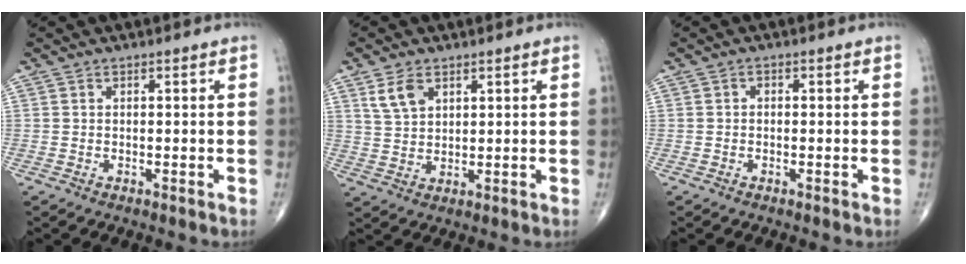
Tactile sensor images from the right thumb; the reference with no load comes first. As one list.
[{"total": 5.1, "force": [2.7, 3.1, 3.0], "torque": [-0.049, -0.009, 0.058]}, {"total": 0.8, "force": [-0.1, 0.6, 0.5], "torque": [-0.001, 0.003, -0.008]}]